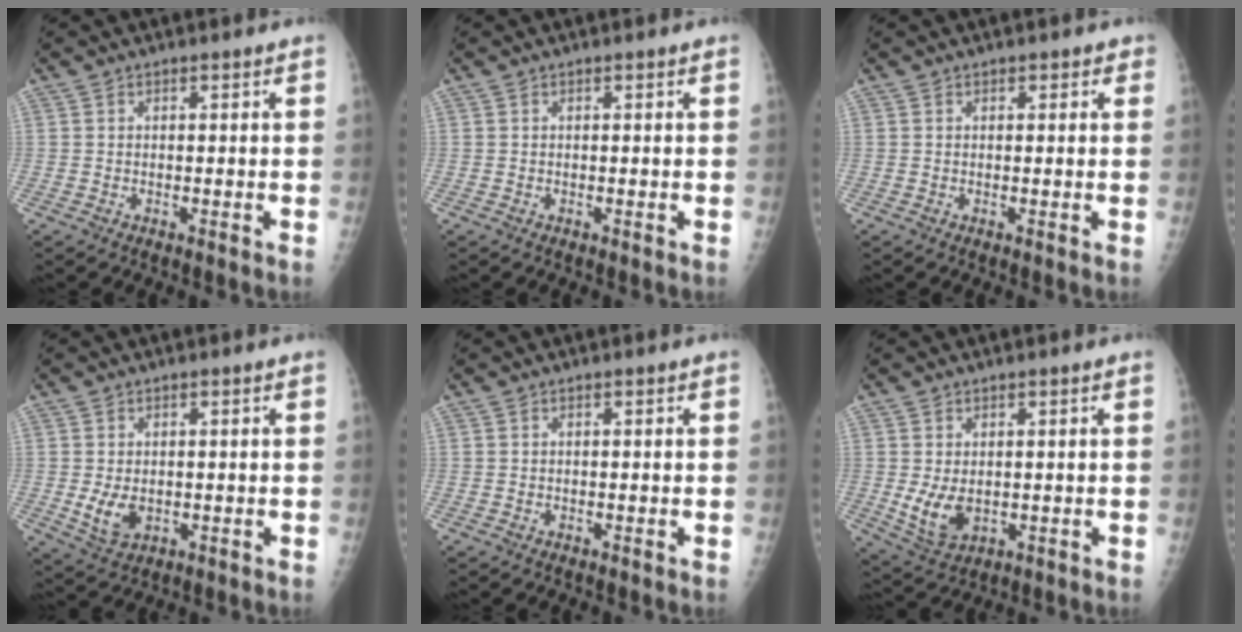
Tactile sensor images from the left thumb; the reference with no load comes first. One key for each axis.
{"total": 0.0}
{"total": 1.3, "fx": 0.7, "fy": 0.9, "fz": 0.7, "tx": 0.008, "ty": 0.000, "tz": 0.003}
{"total": 4.7, "fx": -0.5, "fy": 3.2, "fz": 3.4, "tx": -0.055, "ty": -0.010, "tz": 0.003}
{"total": 0.0}
{"total": 6.0, "fx": -0.2, "fy": 4.0, "fz": 4.5, "tx": -0.076, "ty": -0.012, "tz": 0.013}